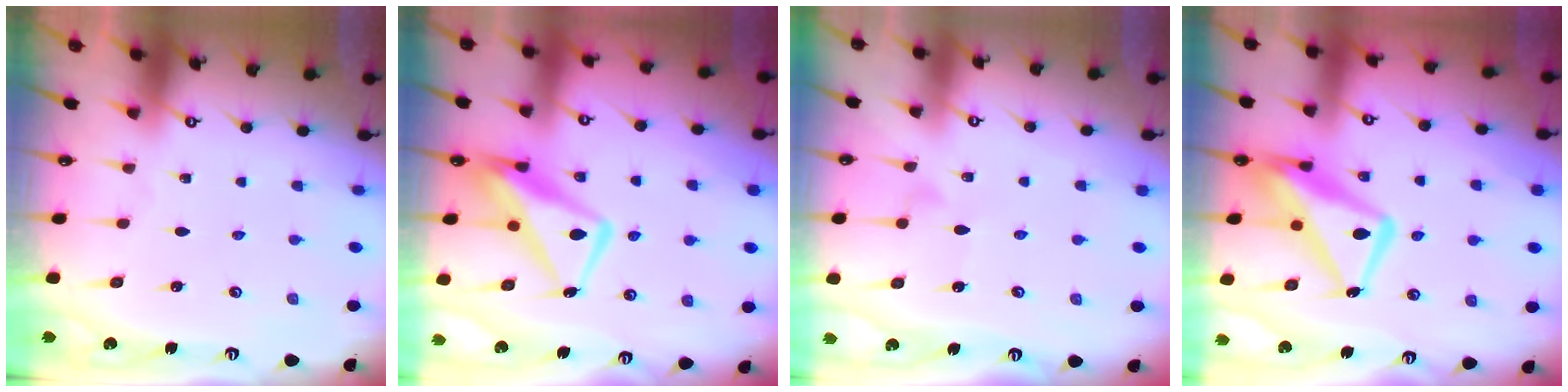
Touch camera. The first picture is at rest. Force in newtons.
{"total": 11.9, "press": 11.8, "slide": 1.3}
{"total": 6.6, "press": 6.5, "slide": 0.4}
{"total": 16.5, "press": 16.4, "slide": 1.4}